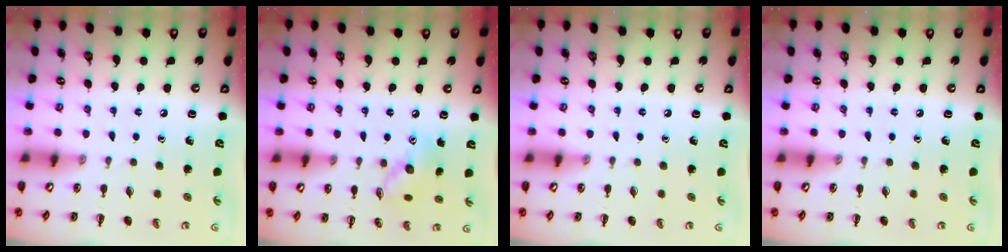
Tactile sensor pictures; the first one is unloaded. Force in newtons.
{"total": 9.4, "press": 9.3, "slide": 0.7}
{"total": 0.0}
{"total": 0.0}